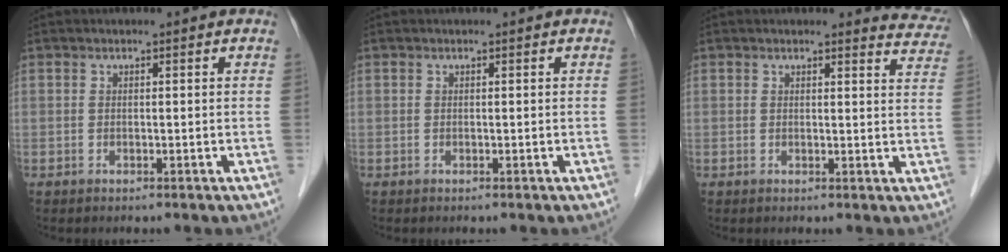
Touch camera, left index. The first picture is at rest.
{"total": 0.0}
{"total": 5.7, "force": [5.6, 1.2, 0.4], "torque": [0.014, -0.029, 0.028]}